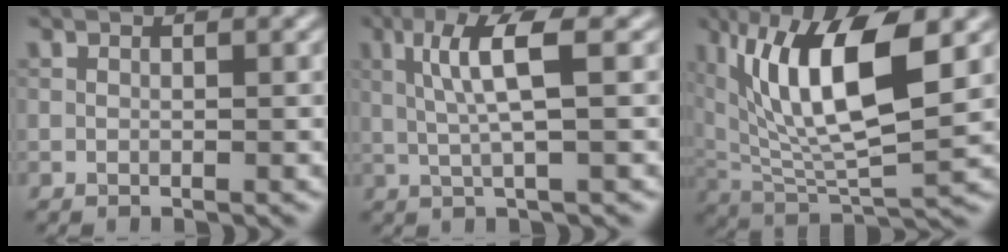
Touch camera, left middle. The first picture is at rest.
{"total": 4.5, "force": [0.9, 0.4, 4.4], "torque": [-0.088, 0.005, 0.020]}
{"total": 10.8, "force": [3.4, 3.7, 9.6], "torque": [-0.171, -0.005, 0.062]}